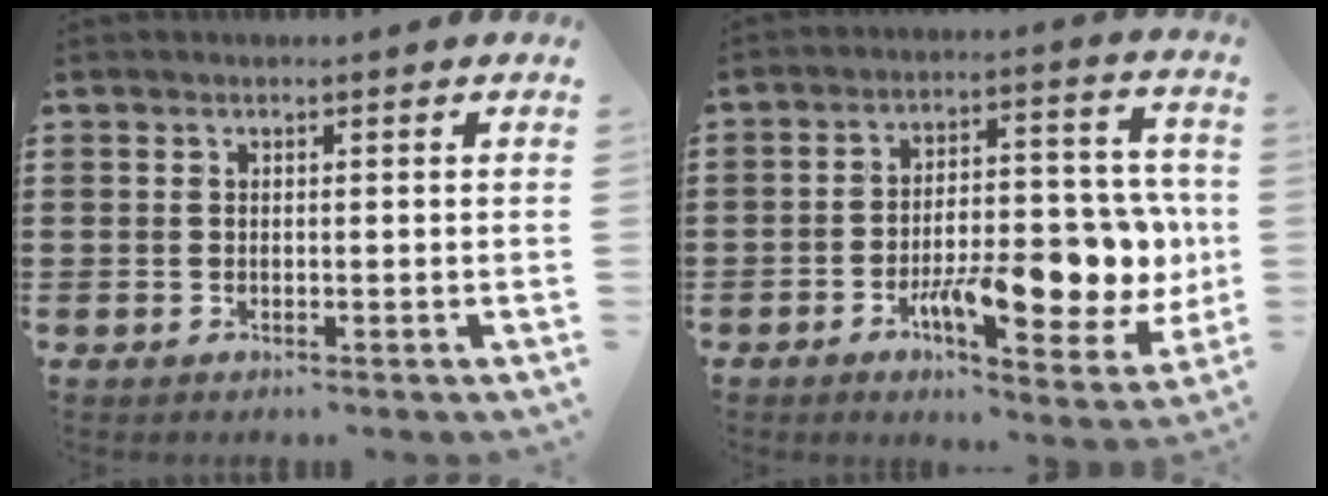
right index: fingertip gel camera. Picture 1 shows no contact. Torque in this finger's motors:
{"motor_torque": [2.14, 0.00, 1.05, 0.21]}